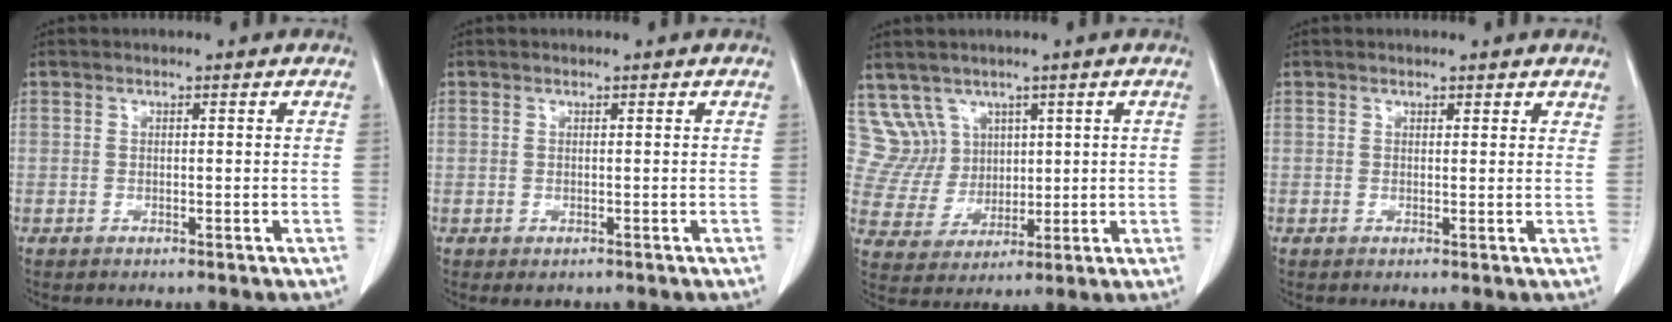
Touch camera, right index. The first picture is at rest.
{"total": 0.8, "force": [-0.2, 0.7, 0.3], "torque": [-0.004, 0.003, 0.001]}
{"total": 7.4, "force": [4.3, 6.0, -0.2], "torque": [0.002, 0.025, 0.098]}
{"total": 1.7, "force": [1.5, 0.7, 0.5], "torque": [0.001, 0.000, 0.013]}